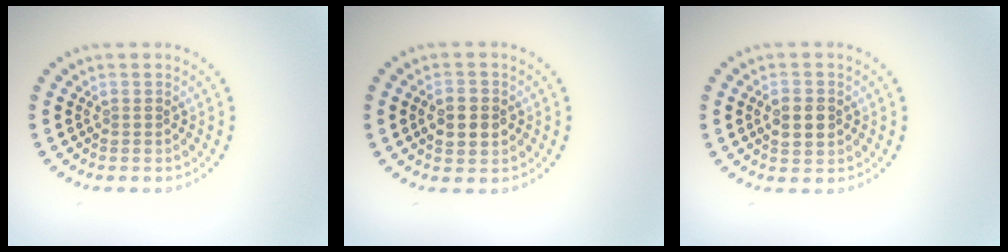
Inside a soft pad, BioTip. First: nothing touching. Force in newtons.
{"total": 3.0, "press": 3.0, "slide": 0.1}
{"total": 2.7, "press": 2.7, "slide": 0.1}